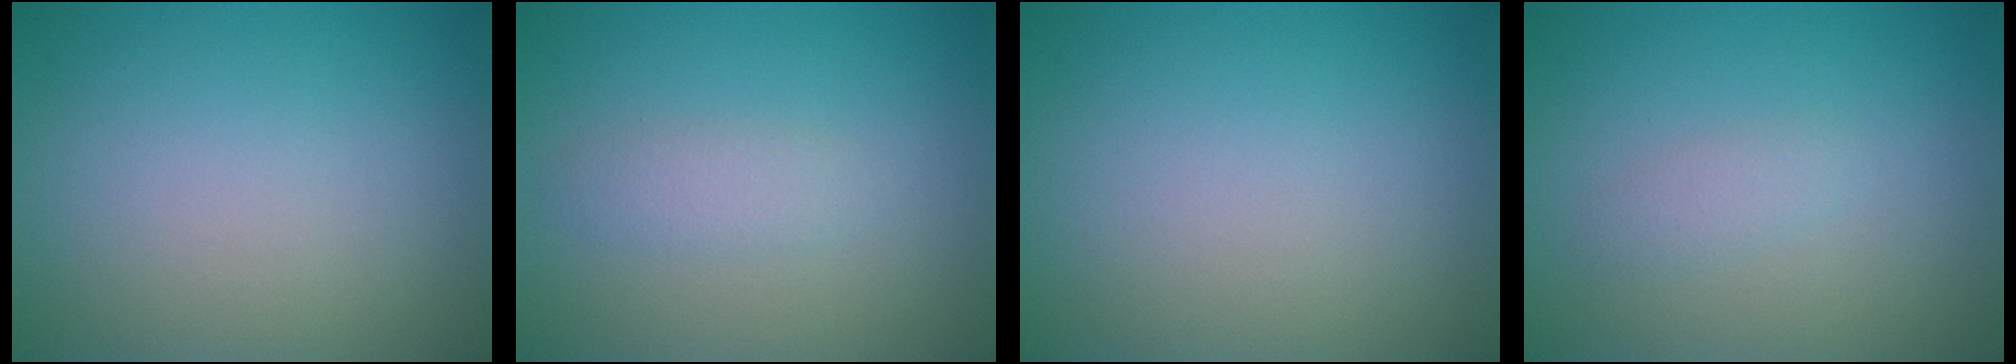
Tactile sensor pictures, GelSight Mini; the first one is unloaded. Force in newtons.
{"total": 1.6, "press": 1.6, "slide": 0.1}
{"total": 0.0}
{"total": 1.1, "press": 1.1, "slide": 0.1}